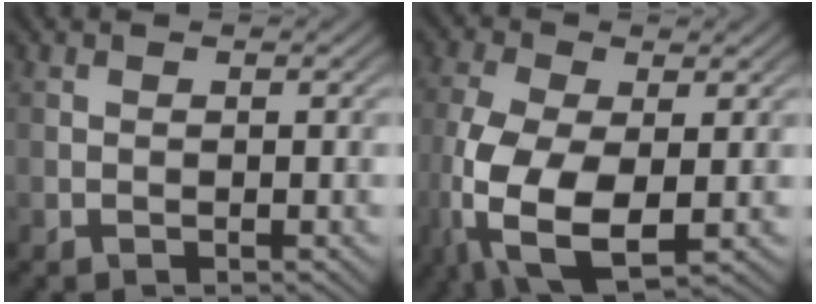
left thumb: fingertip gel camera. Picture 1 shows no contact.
{"total": 12.4, "force": [-3.2, 6.3, 10.2], "torque": [-0.263, -0.031, -0.055]}